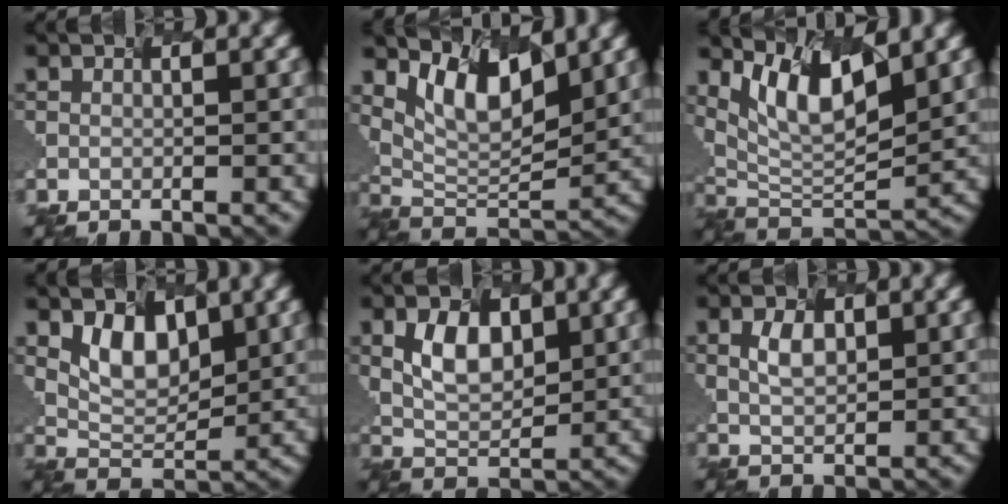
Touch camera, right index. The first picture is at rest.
{"total": 5.4, "force": [3.1, 2.3, 3.8], "torque": [-0.079, -0.016, 0.070]}
{"total": 6.4, "force": [3.3, 2.1, 5.0], "torque": [-0.108, -0.013, 0.077]}
{"total": 3.3, "force": [1.2, 2.1, 2.3], "torque": [-0.050, -0.009, 0.038]}
{"total": 3.3, "force": [0.6, 2.1, 2.5], "torque": [-0.060, -0.003, 0.026]}
{"total": 1.5, "force": [0.2, 1.0, 1.2], "torque": [-0.036, -0.002, 0.018]}